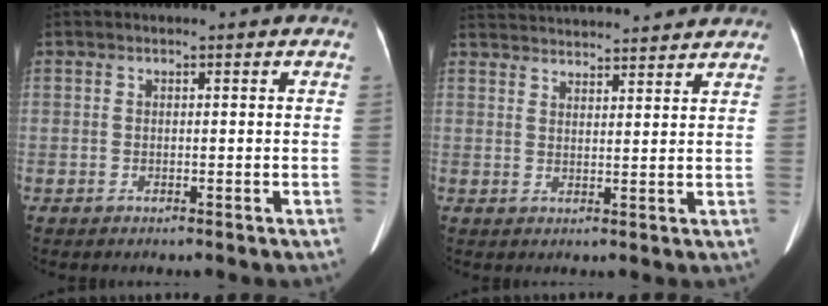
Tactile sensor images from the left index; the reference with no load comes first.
{"total": 16.3, "force": [15.4, 1.9, 4.9], "torque": [-0.093, 0.044, 0.225]}